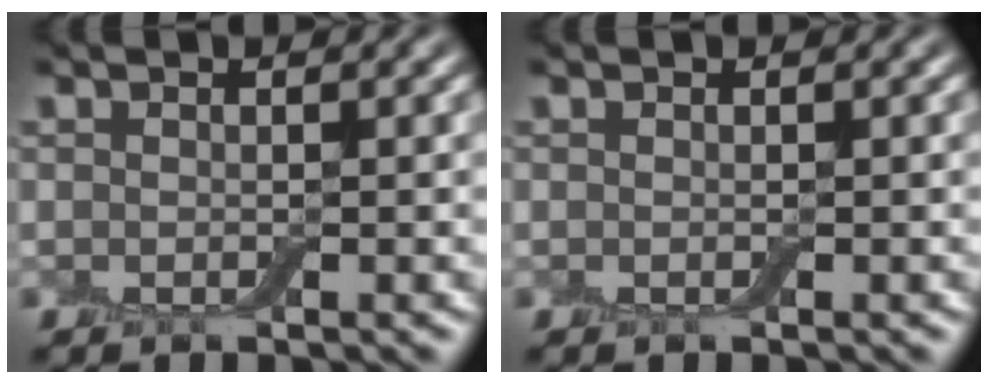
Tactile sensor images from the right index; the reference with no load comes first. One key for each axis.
{"total": 0.0}